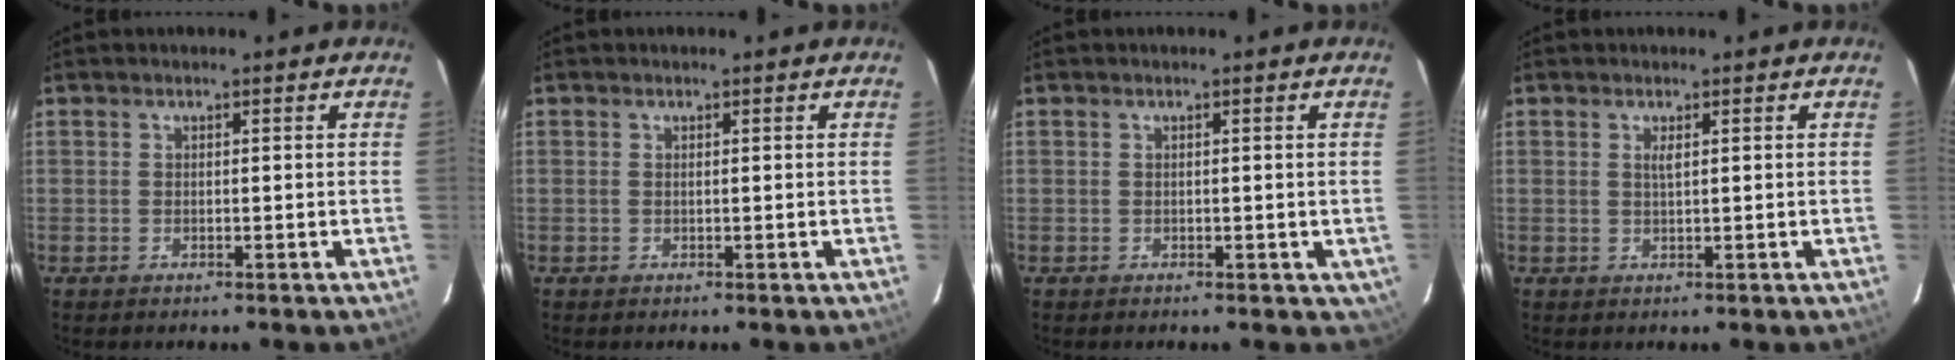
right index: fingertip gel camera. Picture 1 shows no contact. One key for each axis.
{"total": 0.0}
{"total": 1.3, "fx": -0.1, "fy": 1.2, "fz": 0.6, "tx": 0.000, "ty": -0.002, "tz": 0.002}
{"total": 1.1, "fx": 0.4, "fy": 0.1, "fz": 1.0, "tx": -0.020, "ty": 0.001, "tz": 0.008}